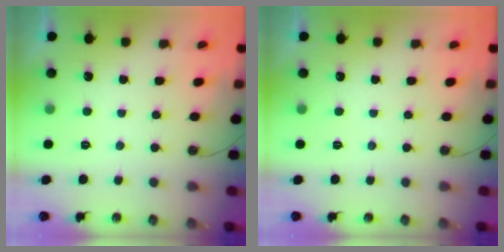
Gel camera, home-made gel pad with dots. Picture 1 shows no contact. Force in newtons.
{"total": 0.0}